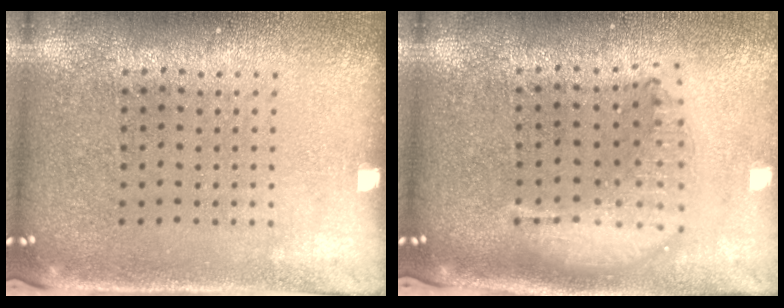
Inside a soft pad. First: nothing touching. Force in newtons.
{"total": 1.9, "press": 1.6, "slide": 1.1}